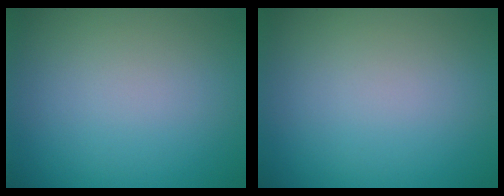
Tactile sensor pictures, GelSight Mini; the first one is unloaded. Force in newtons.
{"total": 0.0}